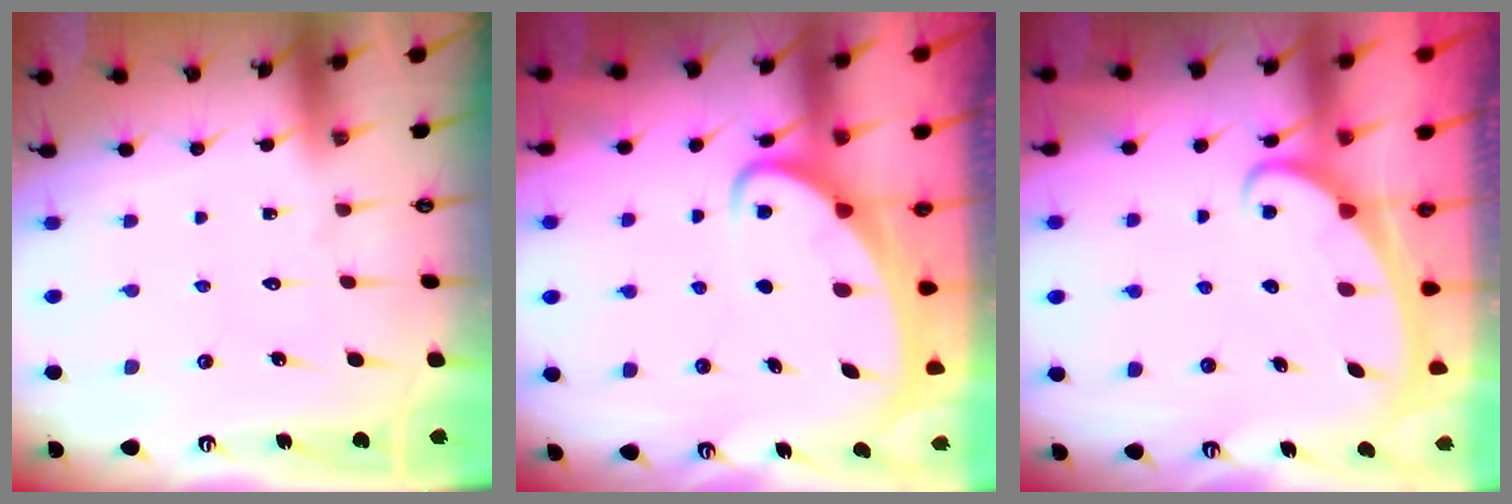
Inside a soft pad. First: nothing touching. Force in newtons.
{"total": 3.7, "press": 3.7, "slide": 0.5}
{"total": 2.3, "press": 2.3, "slide": 0.3}